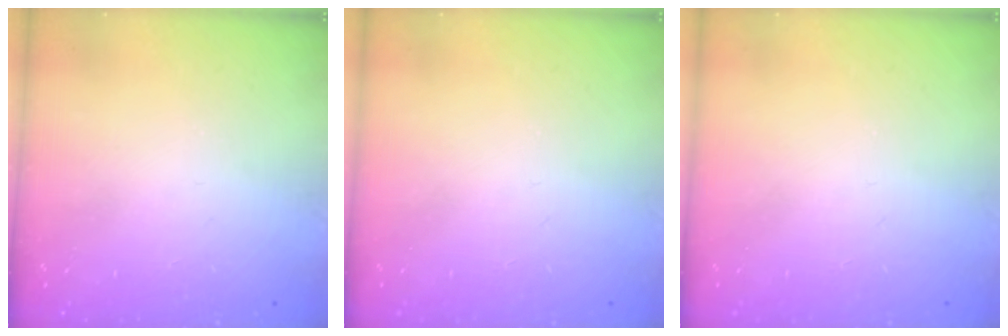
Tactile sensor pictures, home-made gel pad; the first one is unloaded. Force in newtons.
{"total": 0.0}
{"total": 0.0}